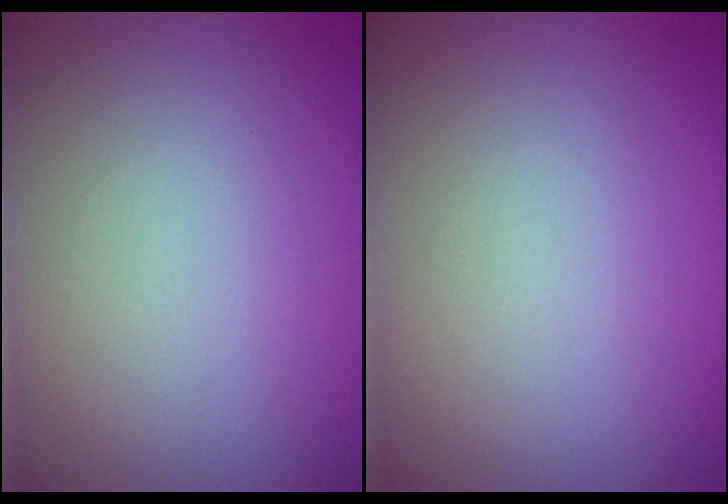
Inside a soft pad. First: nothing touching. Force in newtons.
{"total": 0.0}